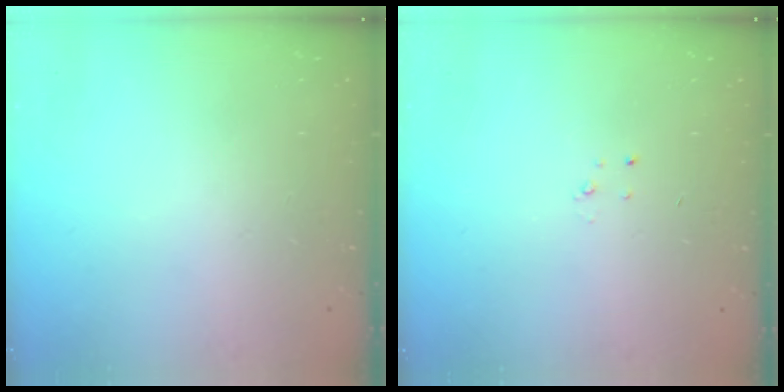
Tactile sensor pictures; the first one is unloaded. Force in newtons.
{"total": 2.3, "press": 2.3, "slide": 0.3}